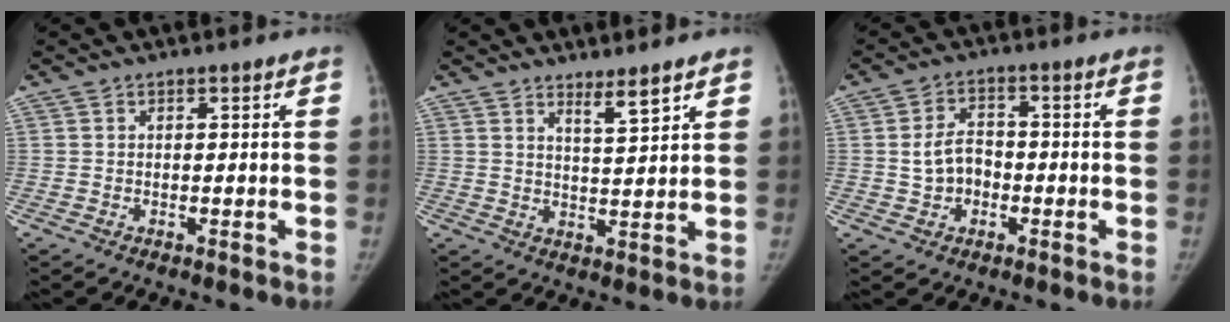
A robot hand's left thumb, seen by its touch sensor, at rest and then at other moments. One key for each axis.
{"total": 4.0, "fx": 3.2, "fy": 0.3, "fz": 2.5, "tx": -0.039, "ty": -0.034, "tz": 0.055}
{"total": 5.9, "fx": -0.9, "fy": 4.6, "fz": 3.6, "tx": -0.049, "ty": 0.021, "tz": -0.019}